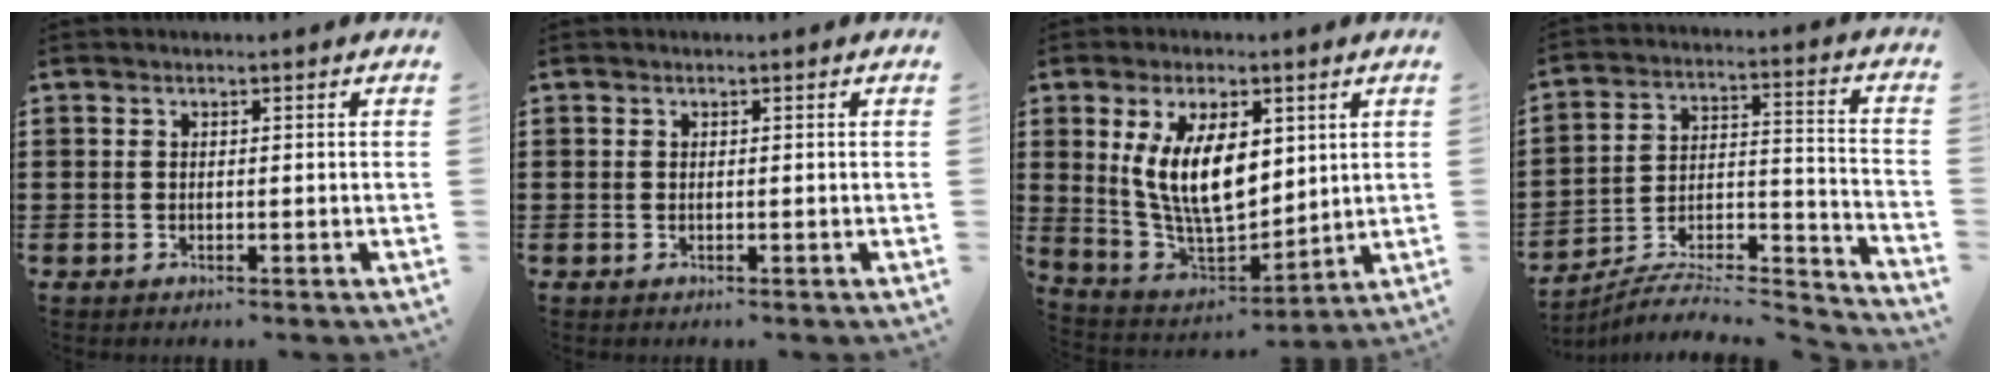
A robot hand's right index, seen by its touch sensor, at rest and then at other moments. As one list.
[{"total": 0.0}, {"total": 11.3, "force": [2.8, 5.5, 9.5], "torque": [-0.201, -0.001, 0.049]}, {"total": 6.4, "force": [-6.0, 1.0, 1.8], "torque": [-0.029, -0.007, -0.122]}]